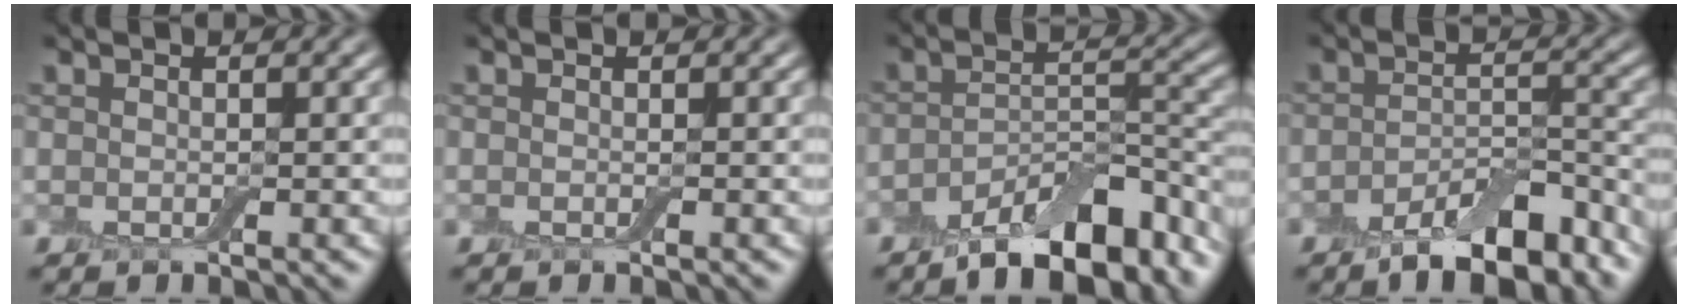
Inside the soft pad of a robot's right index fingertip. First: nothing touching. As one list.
[{"total": 0.0}, {"total": 9.5, "force": [-6.6, 3.5, 5.9], "torque": [-0.085, -0.004, -0.109]}, {"total": 7.6, "force": [-5.3, 2.6, 4.8], "torque": [-0.069, 0.002, -0.088]}]